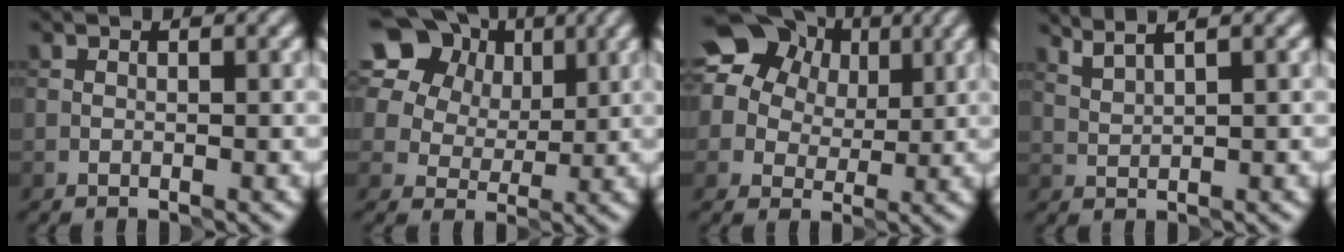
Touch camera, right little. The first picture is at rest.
{"total": 20.3, "force": [9.9, 15.0, 9.5], "torque": [-0.235, 0.054, 0.176]}
{"total": 18.2, "force": [8.8, 13.7, 8.1], "torque": [-0.191, 0.044, 0.155]}
{"total": 3.2, "force": [2.7, 0.5, 1.8], "torque": [-0.031, 0.017, 0.043]}